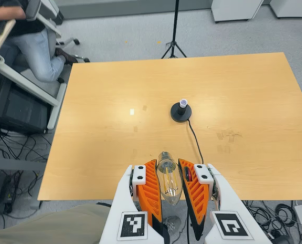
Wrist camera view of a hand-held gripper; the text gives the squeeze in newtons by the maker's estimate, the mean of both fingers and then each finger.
{"total": 21.3, "left": 22.8, "right": 19.9}